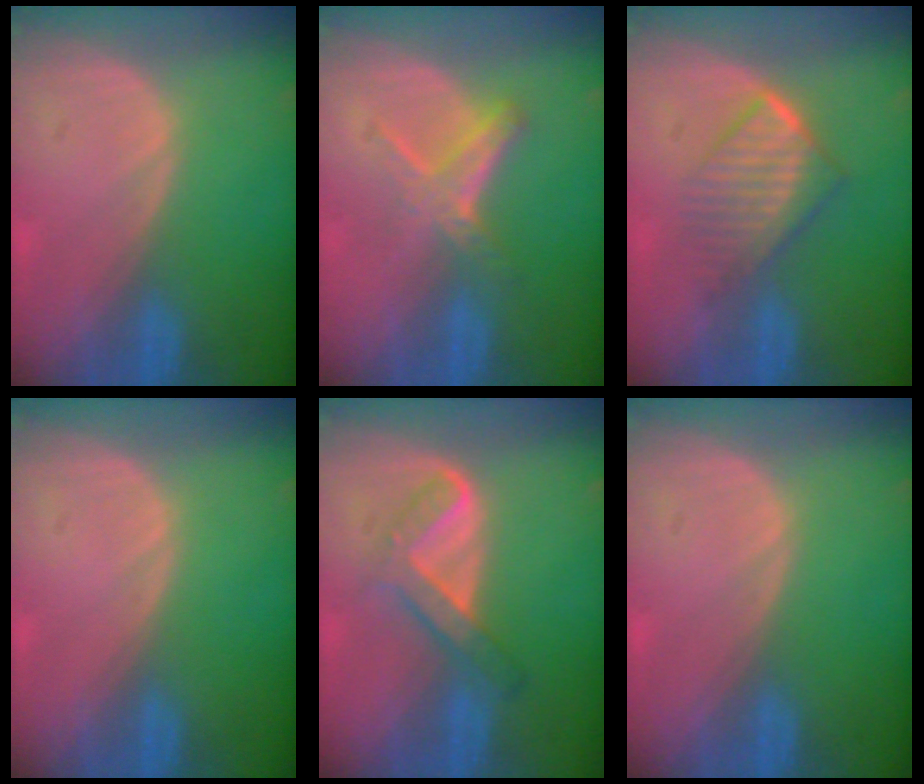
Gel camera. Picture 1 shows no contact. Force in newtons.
{"total": 5.0, "press": 4.7, "slide": 1.5}
{"total": 6.8, "press": 5.9, "slide": 3.4}
{"total": 0.0}
{"total": 5.3, "press": 5.0, "slide": 1.6}
{"total": 0.0}